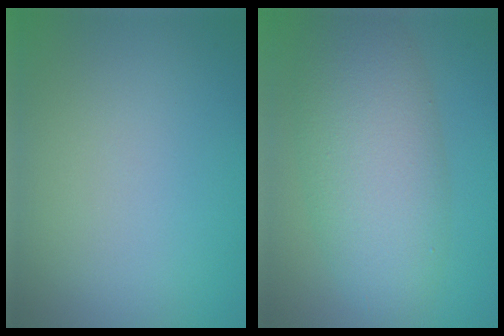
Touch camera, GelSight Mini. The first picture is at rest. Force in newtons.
{"total": 8.1, "press": 8.1, "slide": 0.2}